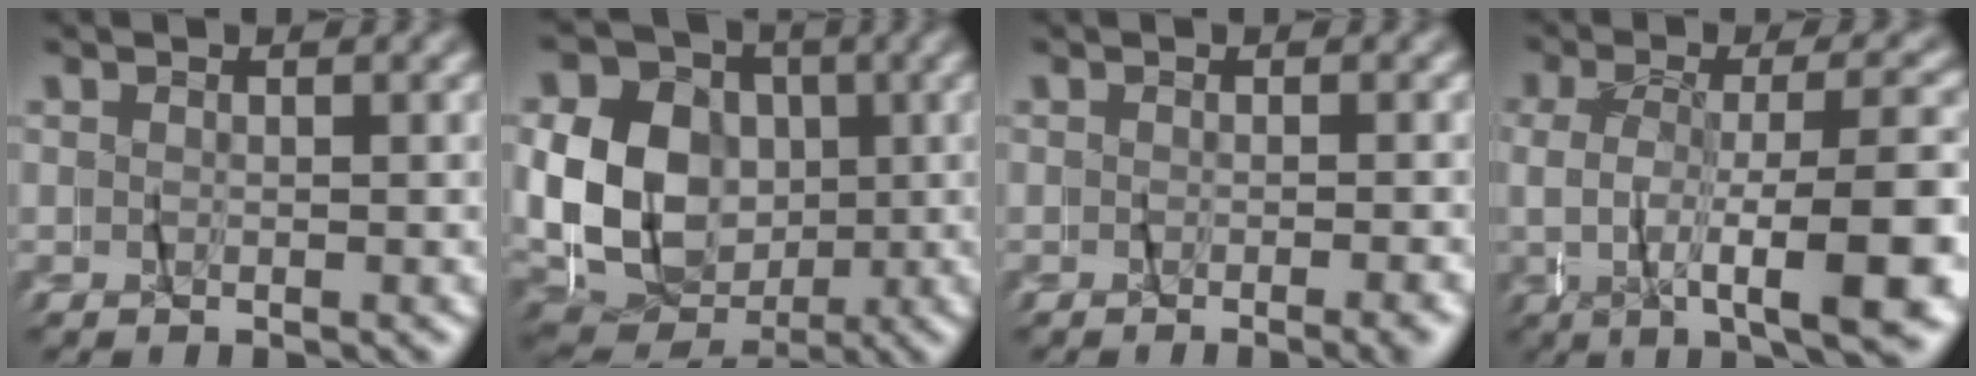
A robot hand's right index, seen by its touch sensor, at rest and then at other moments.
{"total": 13.8, "force": [-0.2, 11.9, 7.0], "torque": [-0.128, -0.014, -0.016]}
{"total": 1.5, "force": [-1.1, -0.2, 0.9], "torque": [-0.016, 0.002, -0.018]}
{"total": 8.2, "force": [-3.4, 1.6, 7.3], "torque": [-0.108, 0.001, -0.060]}